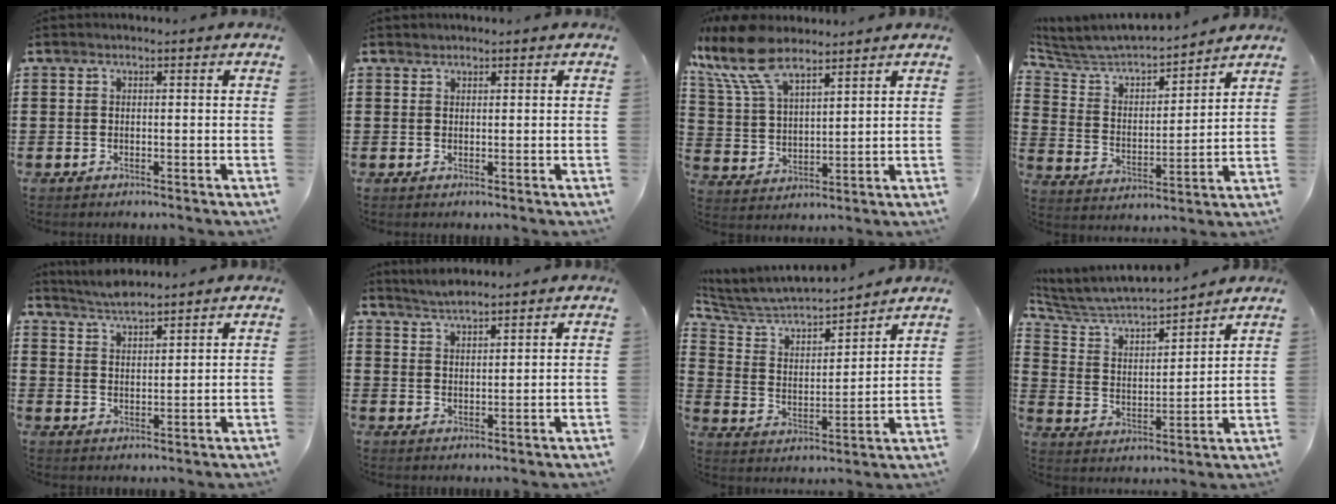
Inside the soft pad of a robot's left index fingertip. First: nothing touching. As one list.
[{"total": 0.5, "force": [0.5, 0.2, 0.0], "torque": [-0.001, 0.000, 0.011]}, {"total": 11.6, "force": [8.5, 3.9, 6.8], "torque": [-0.169, -0.023, 0.155]}, {"total": 5.5, "force": [5.2, 1.1, 1.3], "torque": [-0.054, -0.040, 0.083]}, {"total": 3.4, "force": [3.3, -0.1, 0.4], "torque": [-0.017, -0.011, 0.062]}, {"total": 2.6, "force": [2.6, -0.2, 0.1], "torque": [-0.009, -0.005, 0.050]}, {"total": 5.3, "force": [5.1, 1.0, 1.3], "torque": [-0.054, -0.040, 0.079]}, {"total": 5.4, "force": [5.1, 0.9, 1.4], "torque": [-0.055, -0.038, 0.081]}]